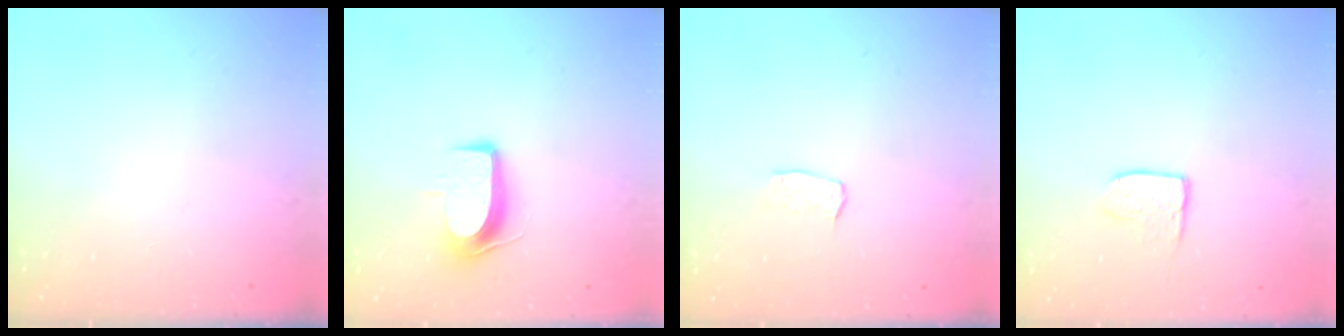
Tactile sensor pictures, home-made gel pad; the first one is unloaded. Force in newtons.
{"total": 9.1, "press": 9.0, "slide": 1.1}
{"total": 3.0, "press": 3.0, "slide": 0.2}
{"total": 6.3, "press": 6.2, "slide": 0.5}